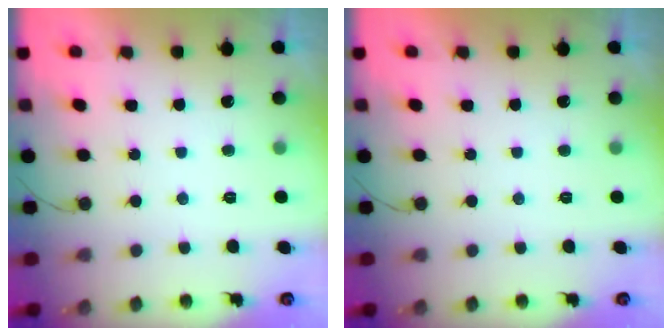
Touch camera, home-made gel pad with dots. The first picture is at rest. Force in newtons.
{"total": 0.0}